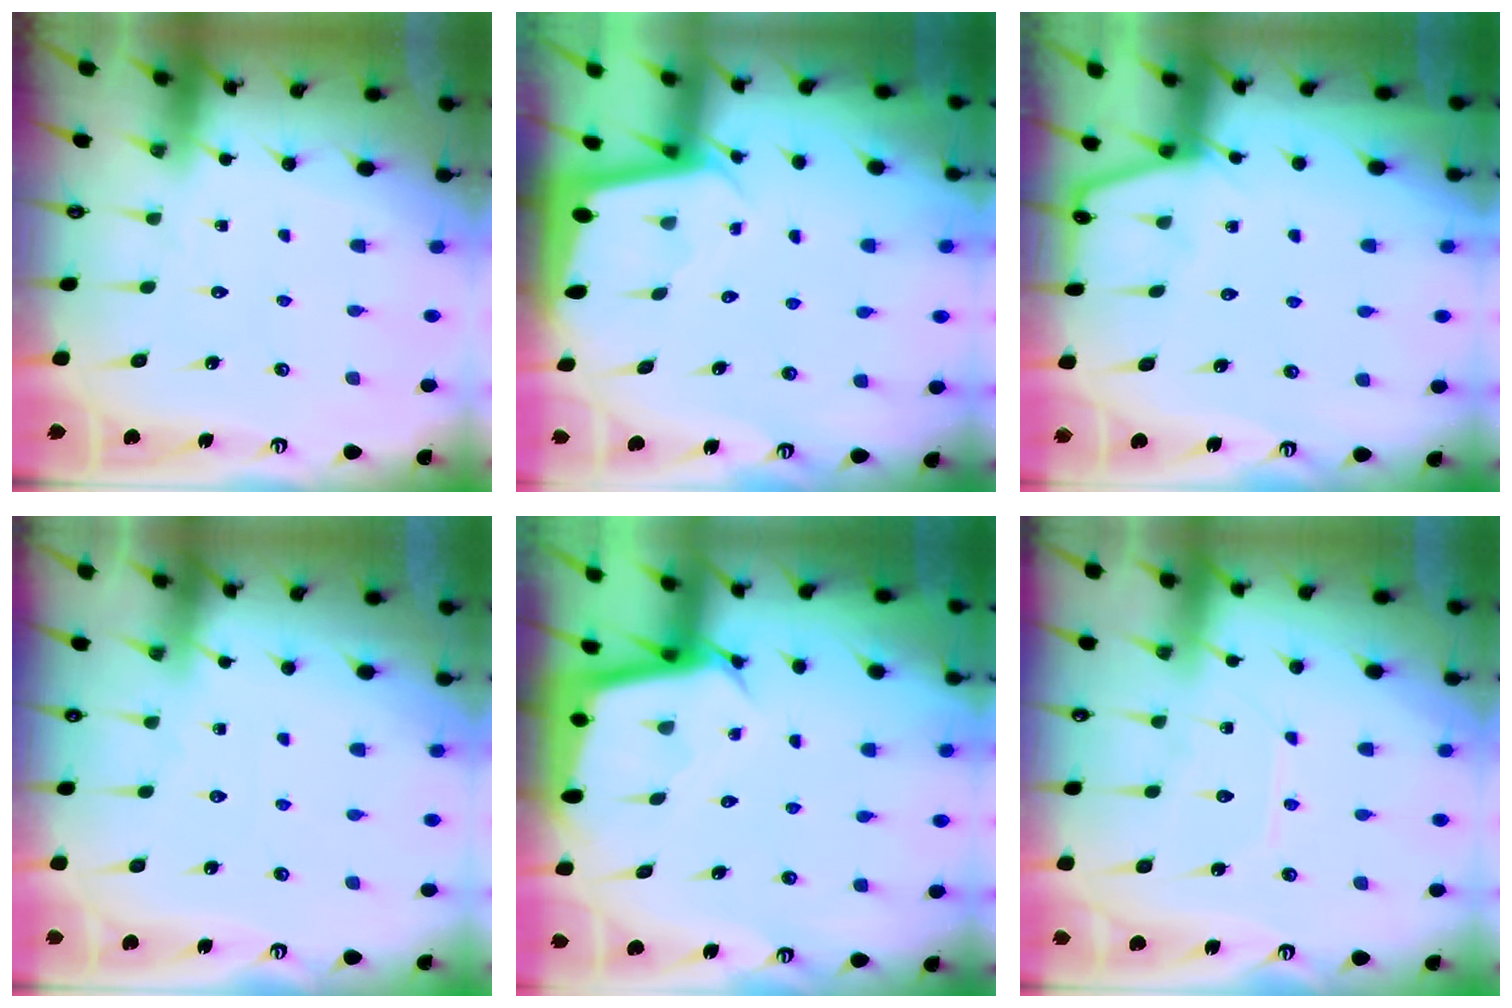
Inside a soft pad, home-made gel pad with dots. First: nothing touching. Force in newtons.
{"total": 1.8, "press": 1.8, "slide": 0.1}
{"total": 2.7, "press": 2.6, "slide": 0.4}
{"total": 2.2, "press": 2.2, "slide": 0.4}
{"total": 2.8, "press": 2.8, "slide": 0.0}
{"total": 6.6, "press": 6.6, "slide": 0.7}